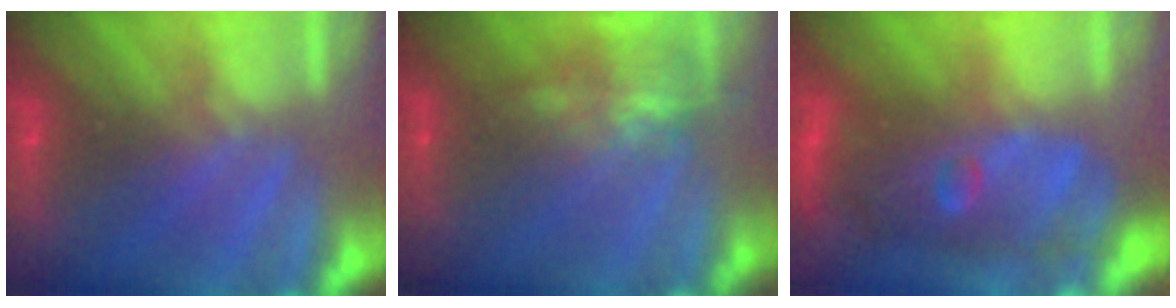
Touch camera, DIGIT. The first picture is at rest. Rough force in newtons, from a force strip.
{"total": 7.0}
{"total": 7.8}